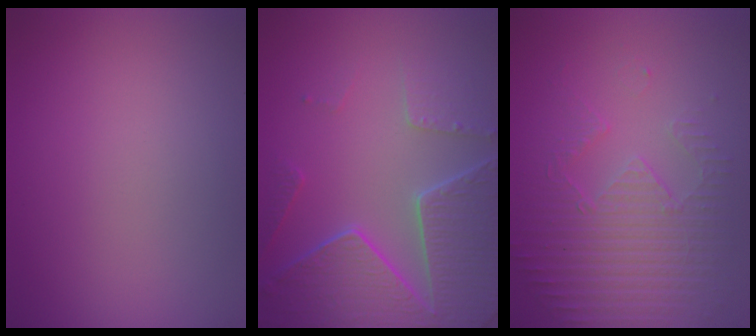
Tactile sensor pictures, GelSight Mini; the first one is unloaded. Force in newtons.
{"total": 7.9, "press": 6.0, "slide": 5.1}
{"total": 3.9, "press": 3.6, "slide": 1.5}